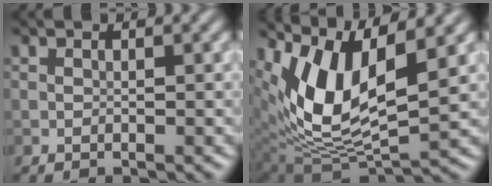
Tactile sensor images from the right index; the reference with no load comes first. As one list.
[{"total": 10.9, "force": [4.1, 4.6, 8.9], "torque": [-0.182, -0.005, 0.079]}]